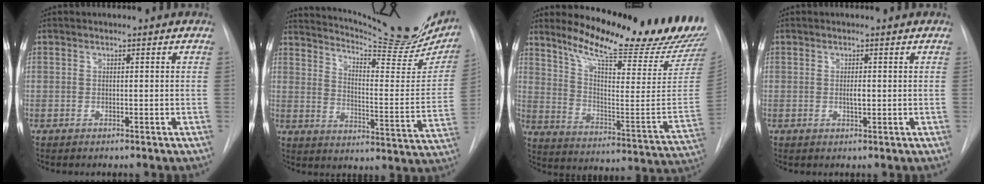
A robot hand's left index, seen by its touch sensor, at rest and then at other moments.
{"total": 23.3, "force": [20.8, 3.4, 10.0], "torque": [-0.151, -0.075, 0.263]}
{"total": 24.0, "force": [21.2, 1.5, 11.2], "torque": [-0.176, -0.103, 0.287]}
{"total": 1.0, "force": [0.1, 0.3, 1.0], "torque": [-0.017, -0.003, 0.001]}